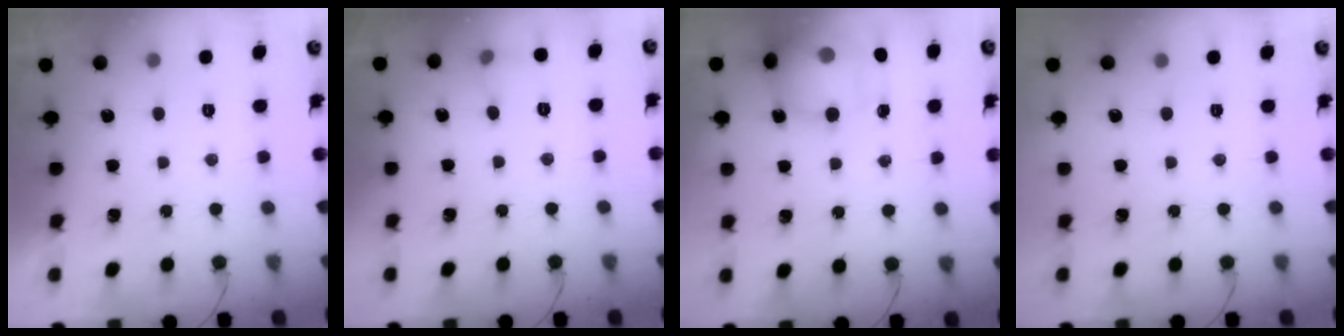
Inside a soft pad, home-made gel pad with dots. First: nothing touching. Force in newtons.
{"total": 6.5, "press": 6.3, "slide": 1.9}
{"total": 16.2, "press": 15.2, "slide": 5.6}
{"total": 0.0}